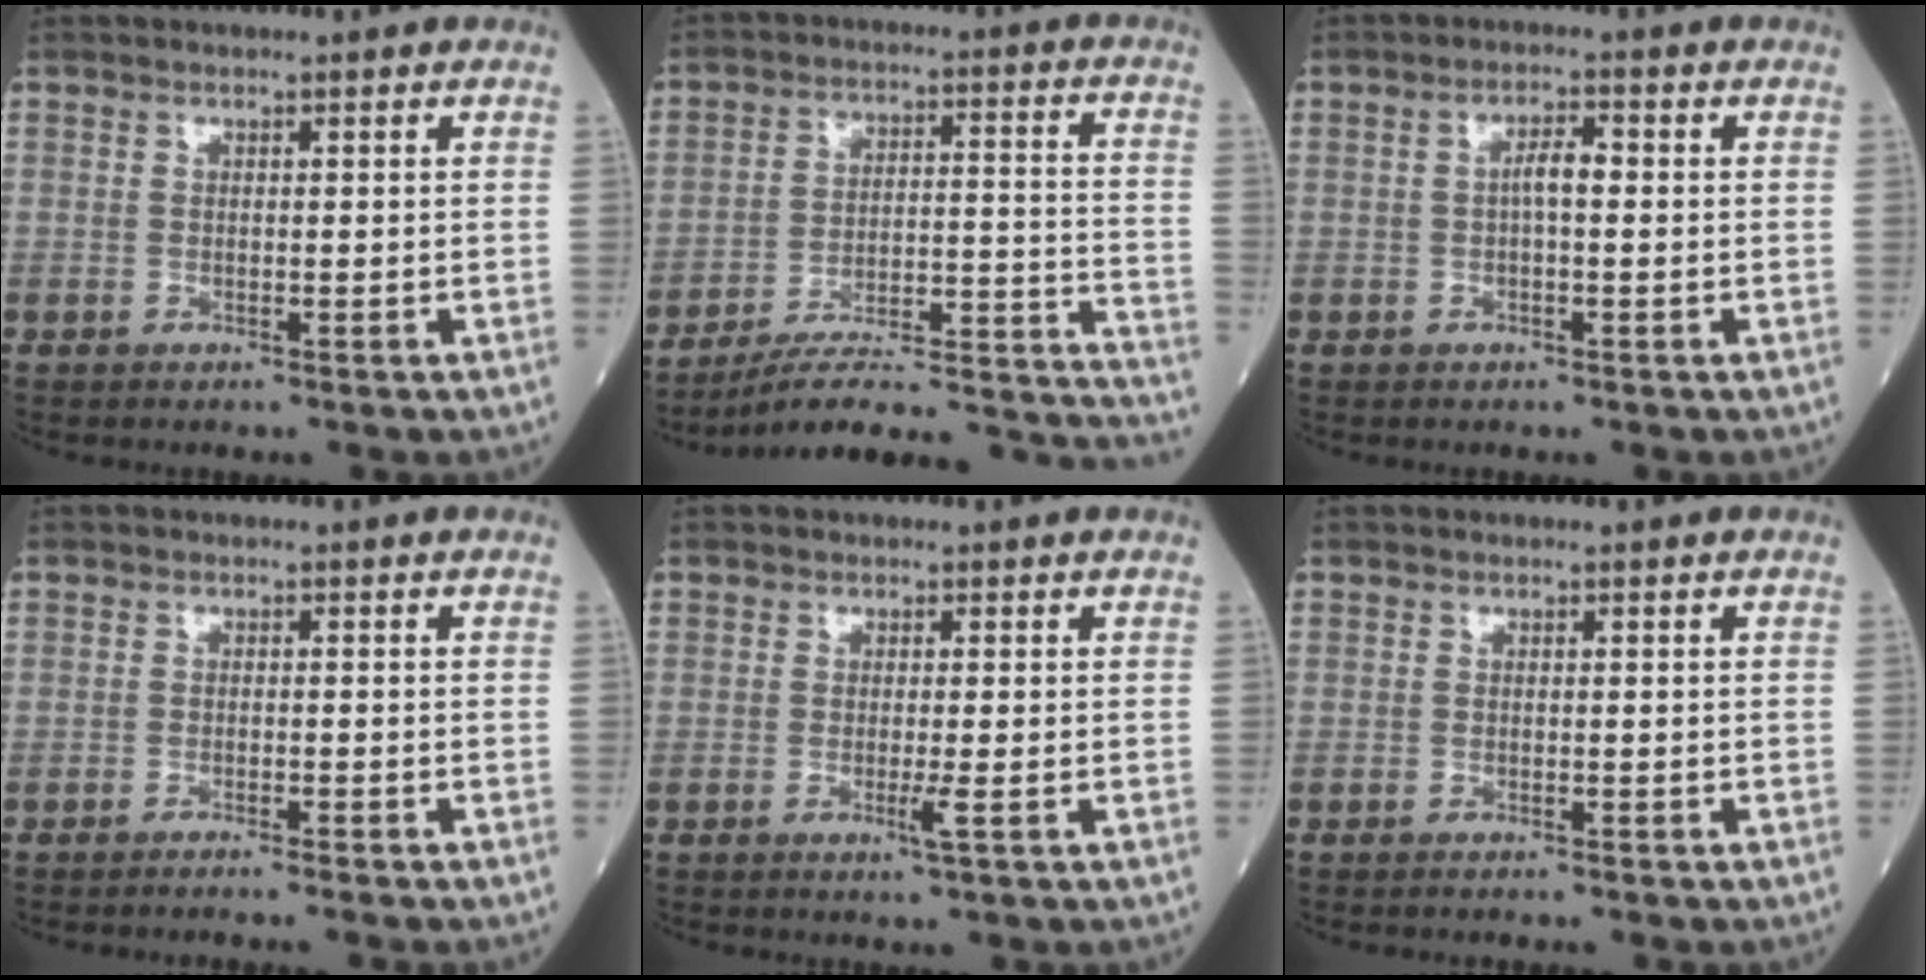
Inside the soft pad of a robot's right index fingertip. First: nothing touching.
{"total": 22.9, "force": [-21.2, 0.8, 8.5], "torque": [-0.051, 0.021, -0.295]}
{"total": 2.6, "force": [0.0, 0.6, 2.6], "torque": [-0.044, 0.006, -0.002]}
{"total": 3.4, "force": [-2.9, -0.7, 1.5], "torque": [-0.013, 0.005, -0.037]}
{"total": 1.7, "force": [-0.6, -0.4, 1.6], "torque": [-0.030, -0.005, -0.013]}
{"total": 1.4, "force": [-1.2, 0.0, 0.6], "torque": [-0.010, 0.000, -0.012]}